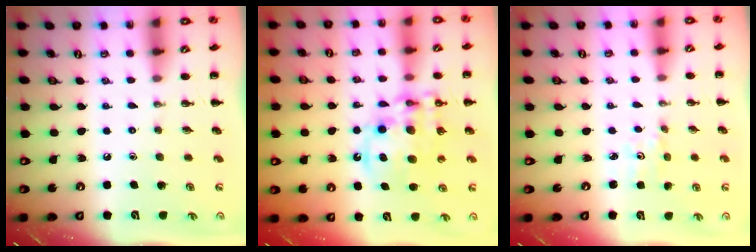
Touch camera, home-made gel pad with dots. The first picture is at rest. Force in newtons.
{"total": 14.7, "press": 14.3, "slide": 3.4}
{"total": 1.1, "press": 1.0, "slide": 0.3}